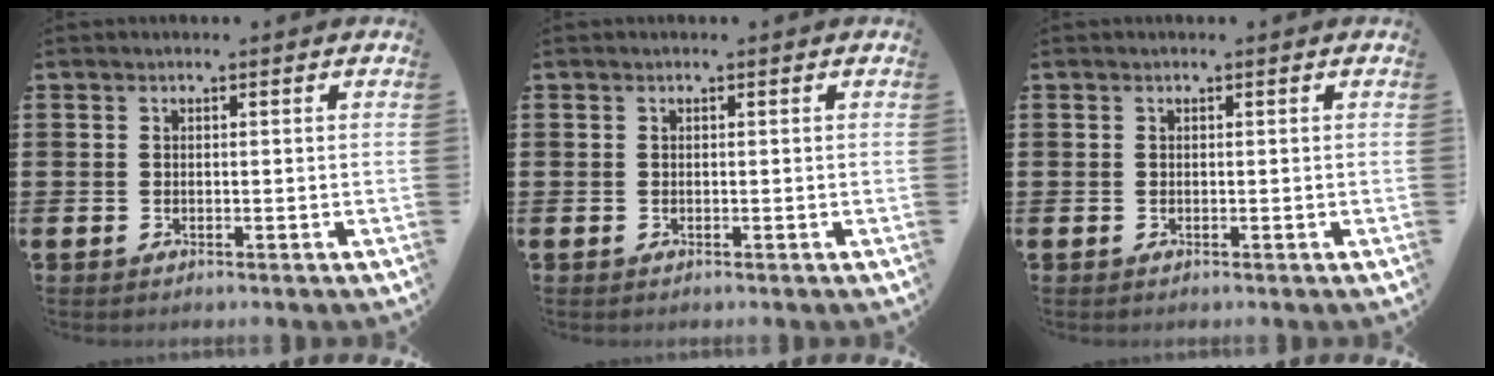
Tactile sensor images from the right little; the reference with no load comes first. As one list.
[{"total": 0.0}, {"total": 0.0}]